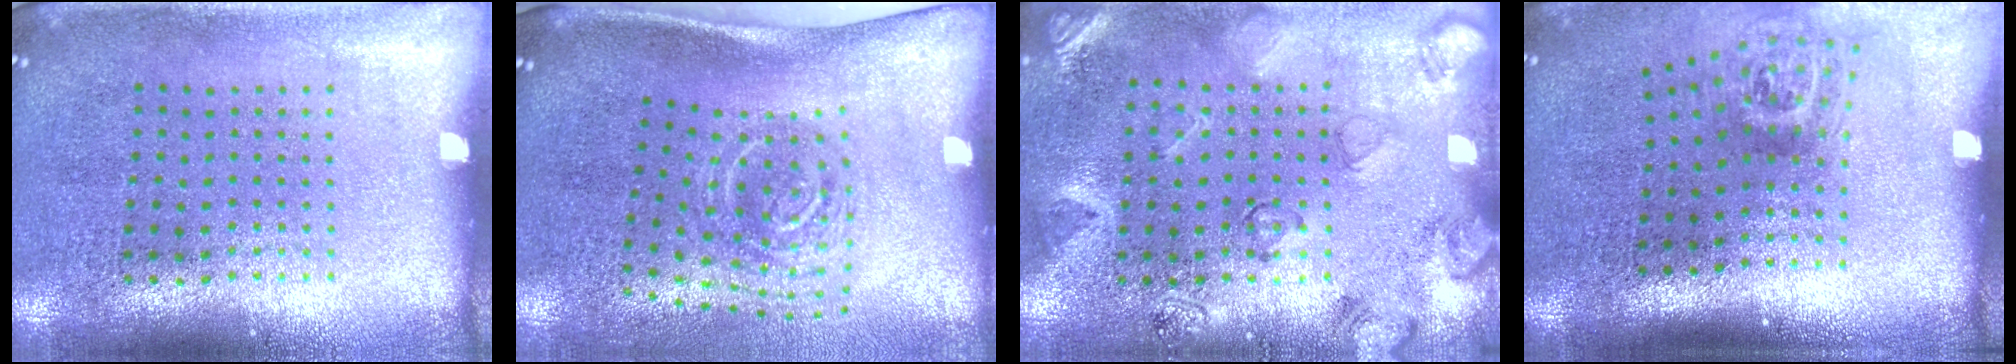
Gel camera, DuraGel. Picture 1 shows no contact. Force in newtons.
{"total": 2.0, "press": 1.3, "slide": 1.5}
{"total": 2.5, "press": 1.8, "slide": 1.8}
{"total": 1.8, "press": 1.2, "slide": 1.4}